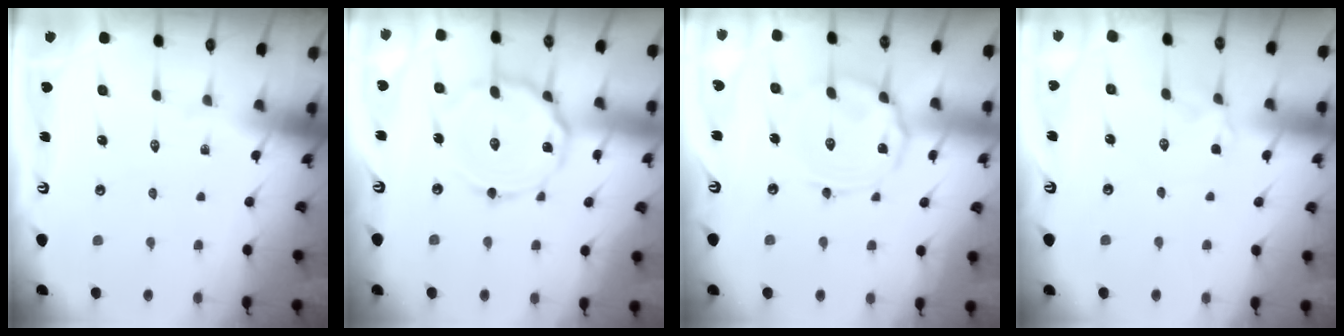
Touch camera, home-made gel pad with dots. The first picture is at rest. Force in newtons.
{"total": 14.4, "press": 14.4, "slide": 1.2}
{"total": 8.1, "press": 8.0, "slide": 0.8}
{"total": 2.3, "press": 2.3, "slide": 0.5}